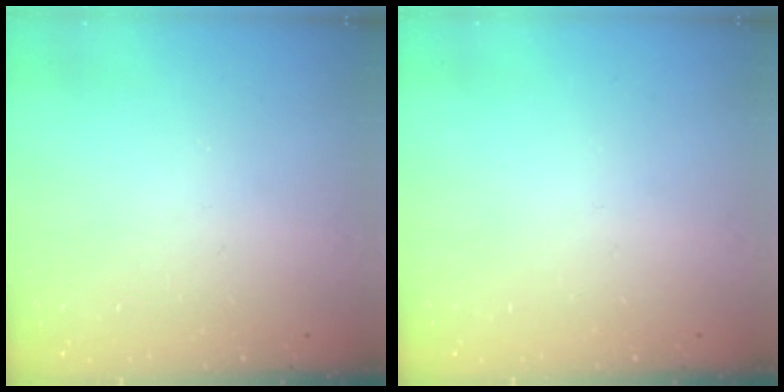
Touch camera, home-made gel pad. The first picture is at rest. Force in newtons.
{"total": 0.0}